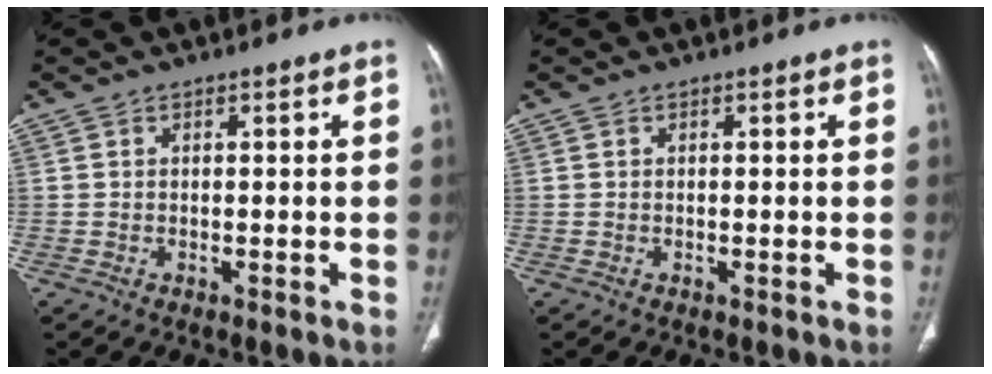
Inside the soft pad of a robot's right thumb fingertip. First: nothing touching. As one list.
[{"total": 0.0}]